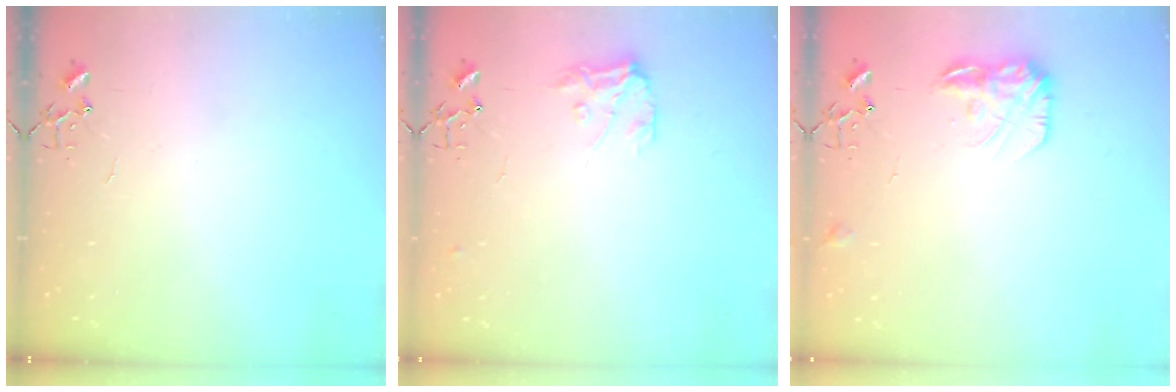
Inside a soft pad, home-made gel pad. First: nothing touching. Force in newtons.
{"total": 9.8, "press": 9.8, "slide": 0.6}
{"total": 11.7, "press": 11.7, "slide": 0.4}